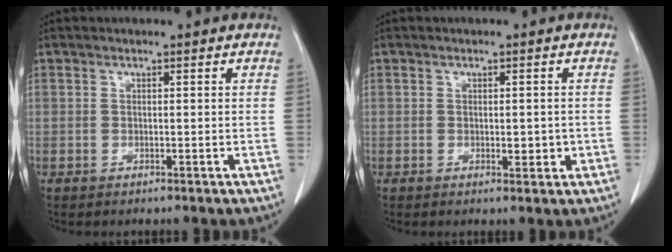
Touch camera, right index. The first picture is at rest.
{"total": 2.2, "force": [-0.3, 1.0, 2.0], "torque": [-0.029, -0.002, 0.000]}